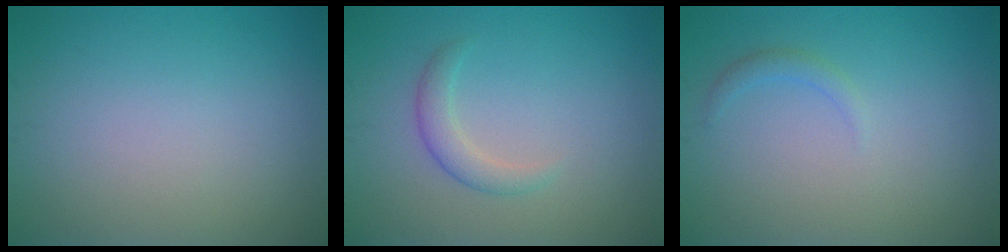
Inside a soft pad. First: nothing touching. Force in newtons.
{"total": 2.0, "press": 2.0, "slide": 0.1}
{"total": 1.0, "press": 1.0, "slide": 0.0}